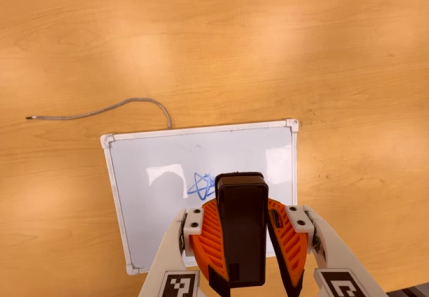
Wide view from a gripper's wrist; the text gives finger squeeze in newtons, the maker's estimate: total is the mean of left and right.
{"total": 9.5, "left": 9.4, "right": 9.5}